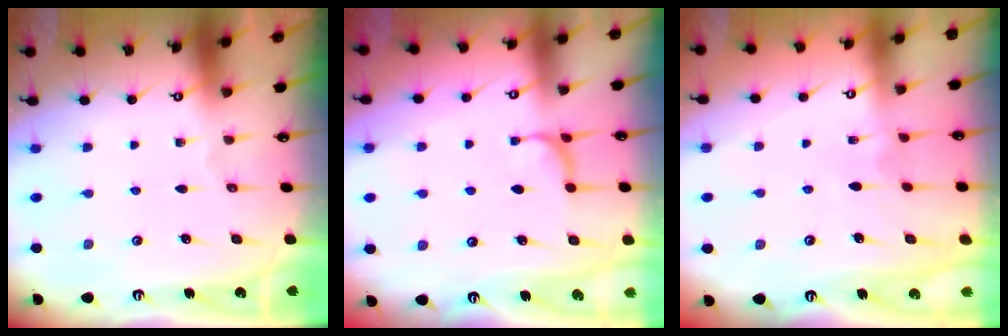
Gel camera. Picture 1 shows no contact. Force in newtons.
{"total": 1.0, "press": 0.9, "slide": 0.6}
{"total": 2.9, "press": 2.8, "slide": 0.5}